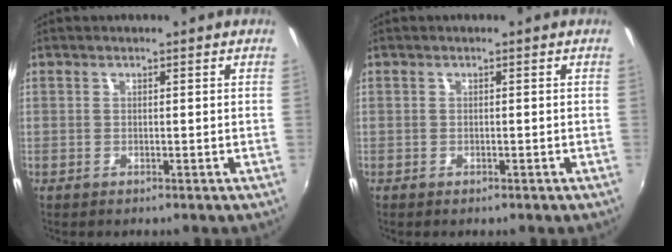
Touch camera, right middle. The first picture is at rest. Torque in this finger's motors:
{"motor_torque": [-0.30, 0.19, 0.04, -0.01]}